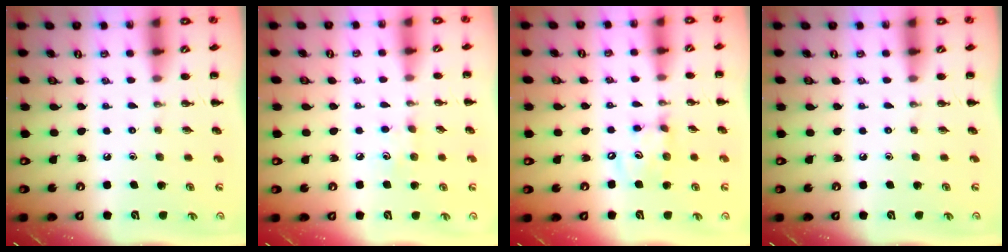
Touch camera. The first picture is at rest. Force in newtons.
{"total": 5.7, "press": 5.4, "slide": 1.8}
{"total": 8.7, "press": 8.5, "slide": 1.7}
{"total": 0.0}